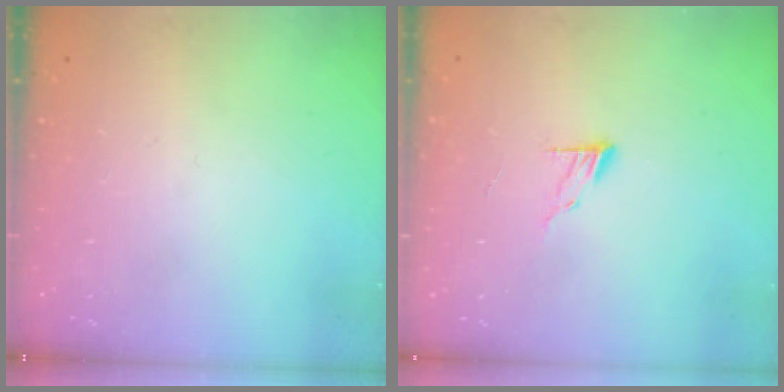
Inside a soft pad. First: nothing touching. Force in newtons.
{"total": 6.1, "press": 6.1, "slide": 0.5}